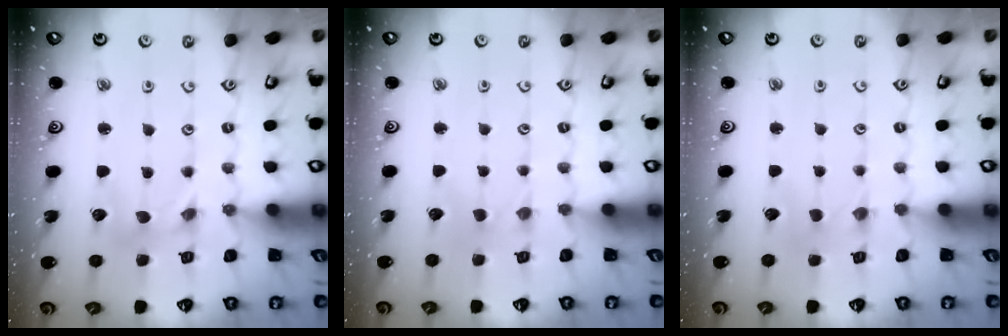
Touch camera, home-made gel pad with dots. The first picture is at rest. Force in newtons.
{"total": 0.0}
{"total": 0.0}